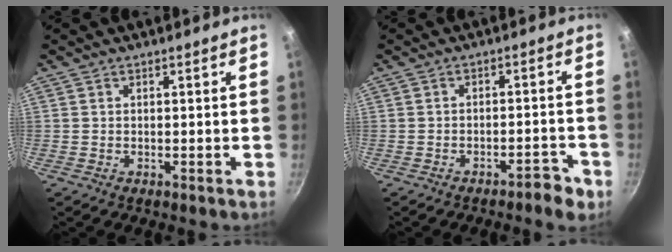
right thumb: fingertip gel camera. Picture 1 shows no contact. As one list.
[{"total": 3.9, "force": [-2.7, 1.3, 2.5], "torque": [-0.030, 0.026, -0.037]}]